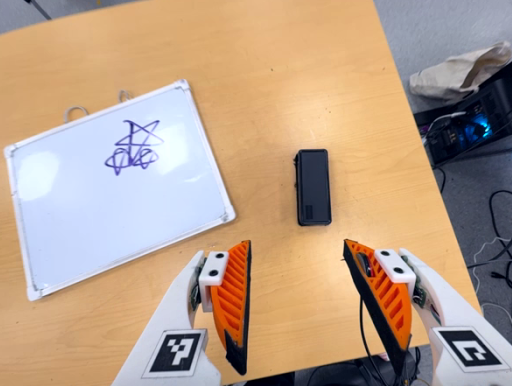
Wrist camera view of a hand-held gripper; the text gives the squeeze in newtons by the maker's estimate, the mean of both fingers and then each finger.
{"total": 0.0}